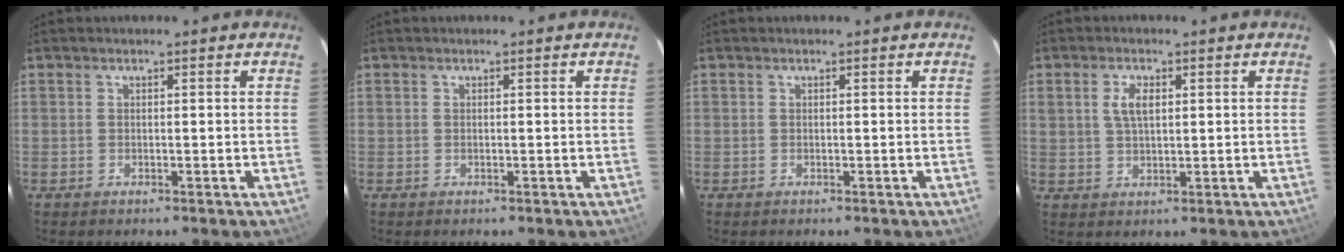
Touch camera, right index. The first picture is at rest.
{"total": 0.0}
{"total": 0.0}
{"total": 4.1, "force": [1.3, 2.1, 3.3], "torque": [-0.063, 0.005, 0.026]}